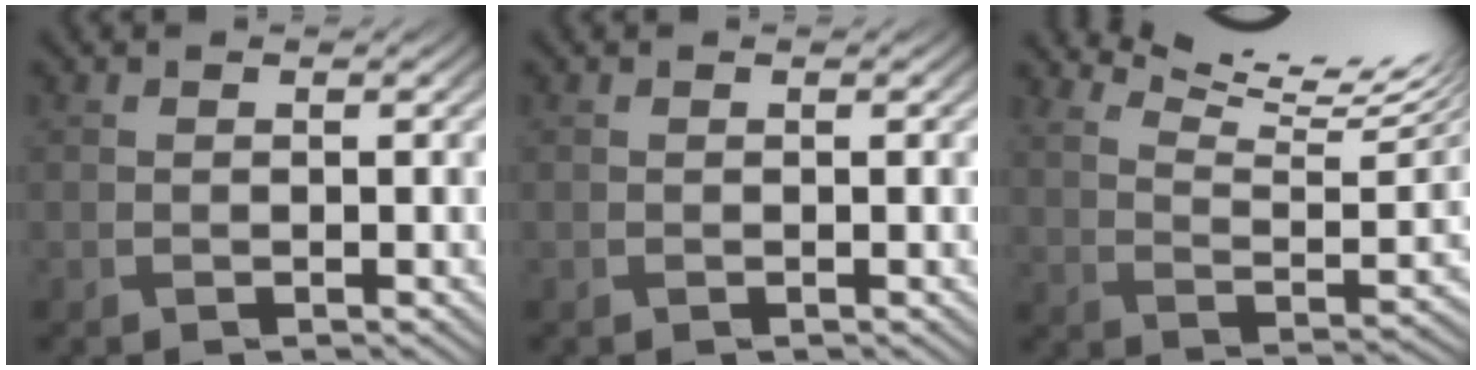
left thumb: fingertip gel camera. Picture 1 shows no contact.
{"total": 0.0}
{"total": 13.6, "force": [10.9, 2.6, 7.7], "torque": [-0.142, -0.003, 0.165]}